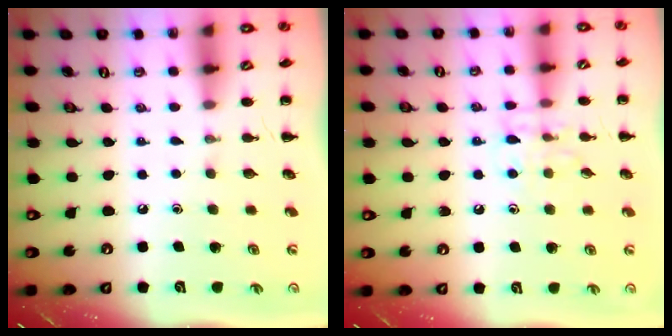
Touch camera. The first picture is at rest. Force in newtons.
{"total": 7.5, "press": 7.4, "slide": 1.2}